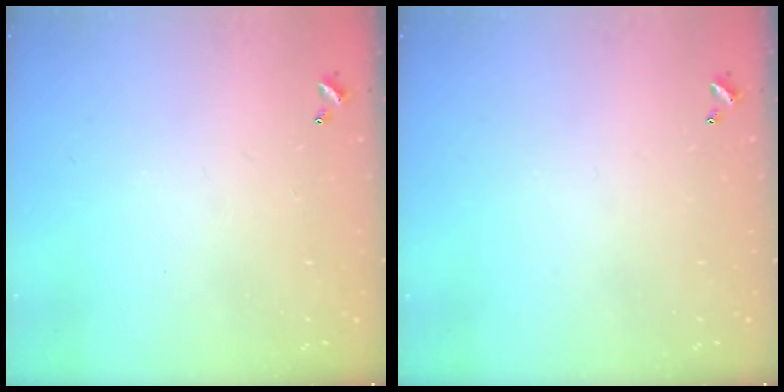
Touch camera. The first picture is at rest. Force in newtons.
{"total": 0.0}